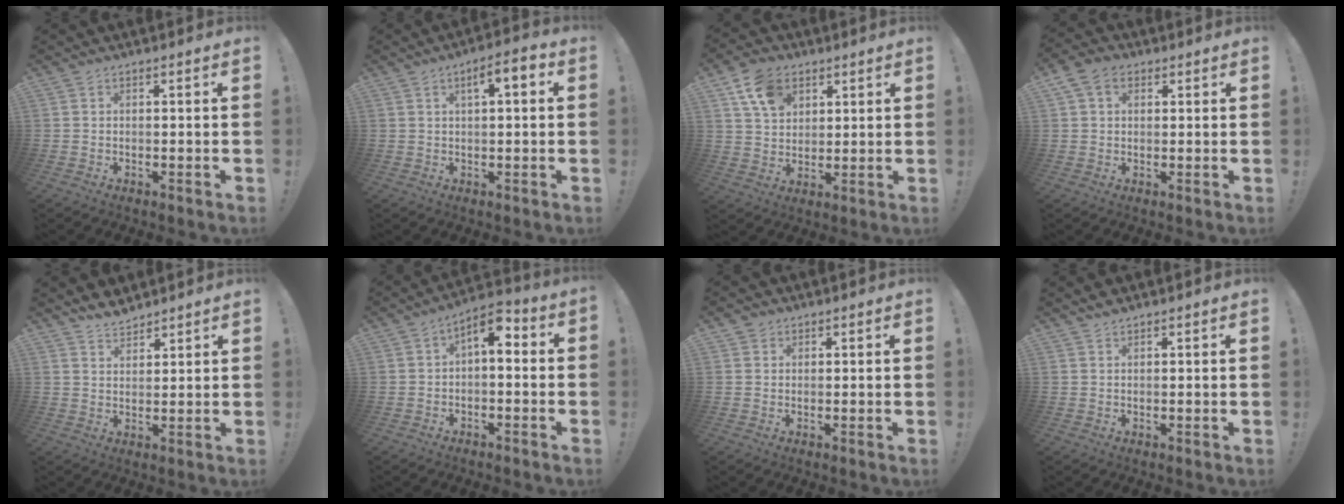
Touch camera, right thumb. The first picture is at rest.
{"total": 5.5, "force": [1.6, 1.4, 5.0], "torque": [-0.078, -0.002, 0.021]}
{"total": 11.0, "force": [5.6, 7.9, 5.3], "torque": [-0.086, -0.017, 0.109]}
{"total": 6.5, "force": [2.7, 4.9, 3.4], "torque": [-0.060, 0.003, 0.054]}
{"total": 5.1, "force": [4.7, 1.6, 0.8], "torque": [-0.008, -0.029, 0.086]}
{"total": 6.3, "force": [1.0, 3.0, 5.5], "torque": [-0.089, -0.005, 0.018]}
{"total": 2.1, "force": [1.4, 1.6, 0.2], "torque": [-0.003, -0.002, 0.025]}
{"total": 1.2, "force": [1.2, 0.2, 0.2], "torque": [-0.001, -0.002, 0.021]}